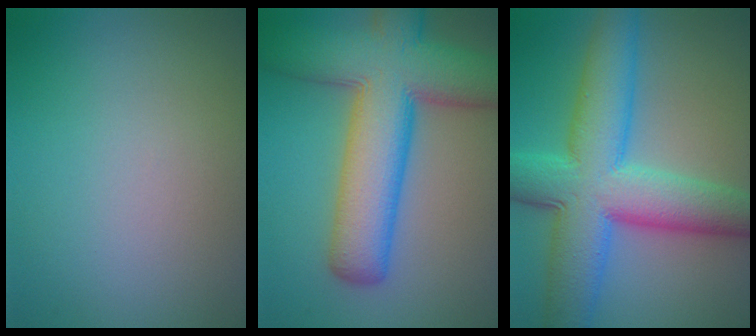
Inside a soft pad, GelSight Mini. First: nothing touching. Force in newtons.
{"total": 11.8, "press": 11.8, "slide": 0.6}
{"total": 11.1, "press": 11.1, "slide": 0.2}